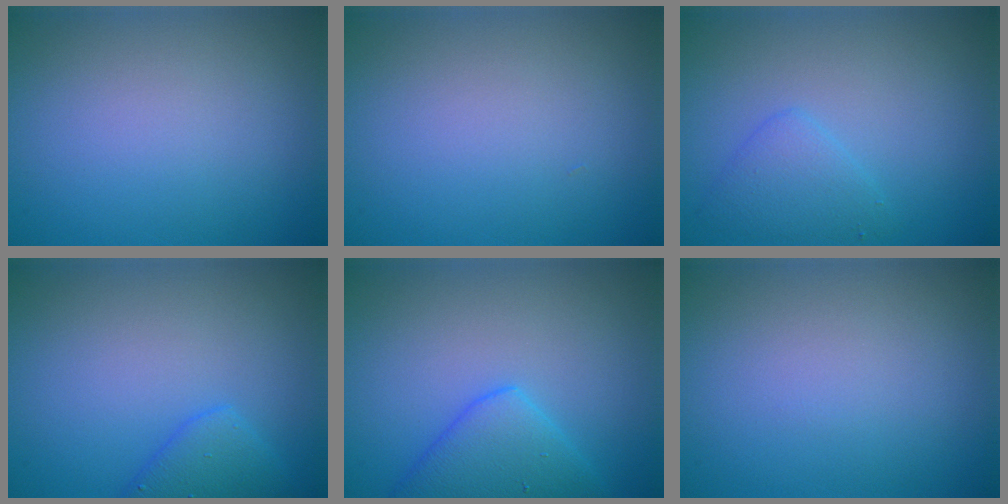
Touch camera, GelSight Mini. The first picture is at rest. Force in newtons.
{"total": 0.0}
{"total": 2.1, "press": 2.1, "slide": 0.0}
{"total": 2.6, "press": 2.6, "slide": 0.2}
{"total": 4.2, "press": 4.2, "slide": 0.3}
{"total": 0.0}